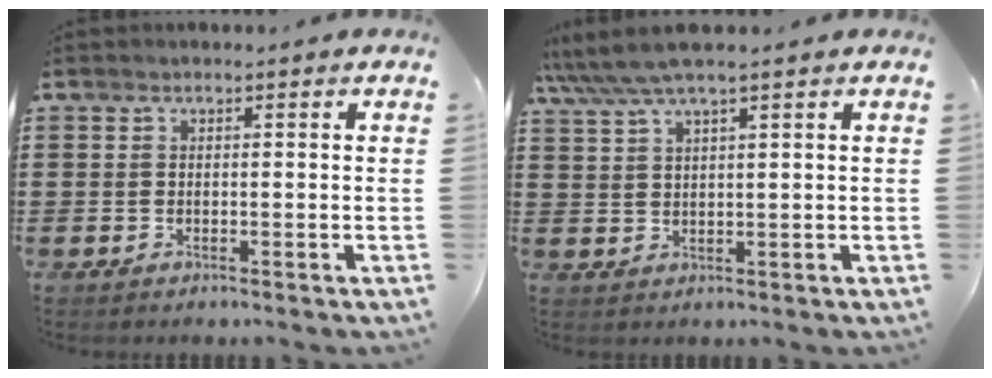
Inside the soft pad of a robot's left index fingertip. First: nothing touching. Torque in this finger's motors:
{"motor_torque": [1.49, -0.64, 0.67, 0.21]}